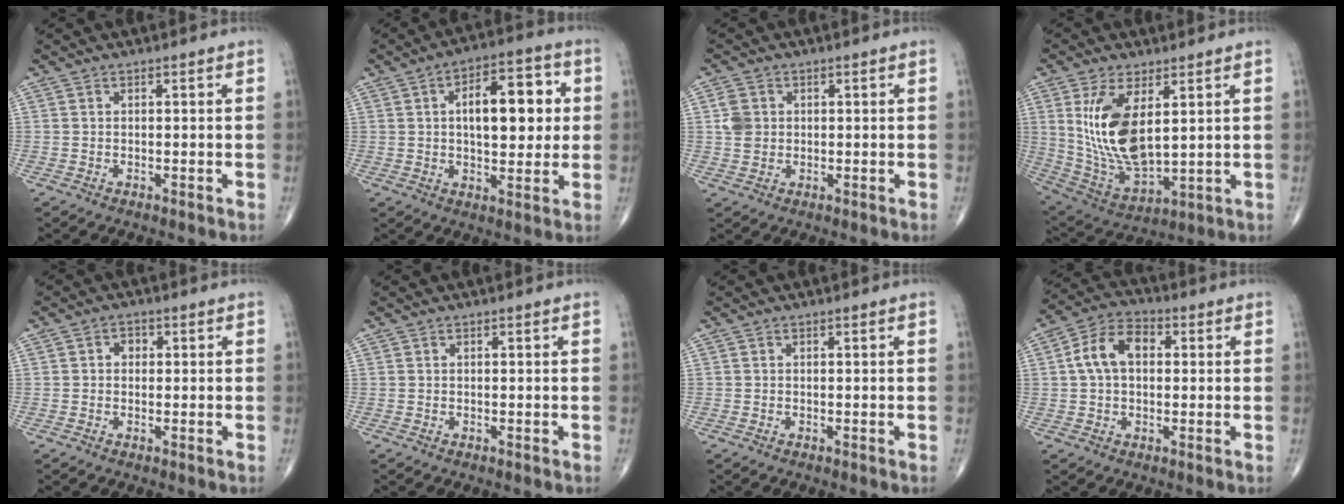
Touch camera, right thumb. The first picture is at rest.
{"total": 13.8, "force": [2.2, 6.8, 11.8], "torque": [-0.139, 0.011, 0.029]}
{"total": 3.8, "force": [0.6, 3.2, 1.8], "torque": [-0.023, 0.002, 0.012]}
{"total": 15.3, "force": [3.8, 7.1, 13.0], "torque": [-0.248, -0.024, 0.095]}
{"total": 2.0, "force": [0.2, 1.7, 1.1], "torque": [-0.005, 0.005, -0.002]}
{"total": 0.0}
{"total": 0.0}
{"total": 9.0, "force": [1.2, 5.9, 6.7], "torque": [-0.122, 0.027, 0.016]}